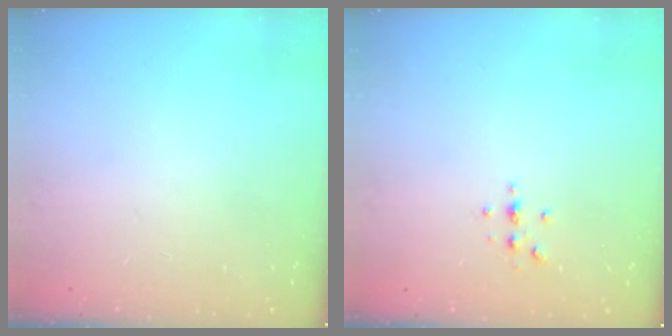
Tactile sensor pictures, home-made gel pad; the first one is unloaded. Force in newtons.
{"total": 2.4, "press": 2.4, "slide": 0.3}